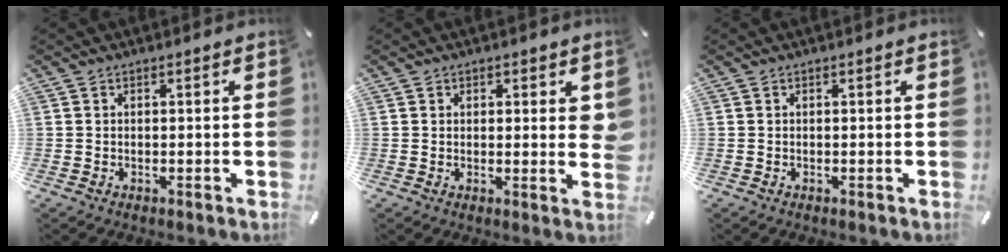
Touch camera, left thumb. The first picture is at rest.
{"total": 2.8, "force": [1.3, 1.4, 2.0], "torque": [-0.016, -0.007, 0.018]}
{"total": 0.0}